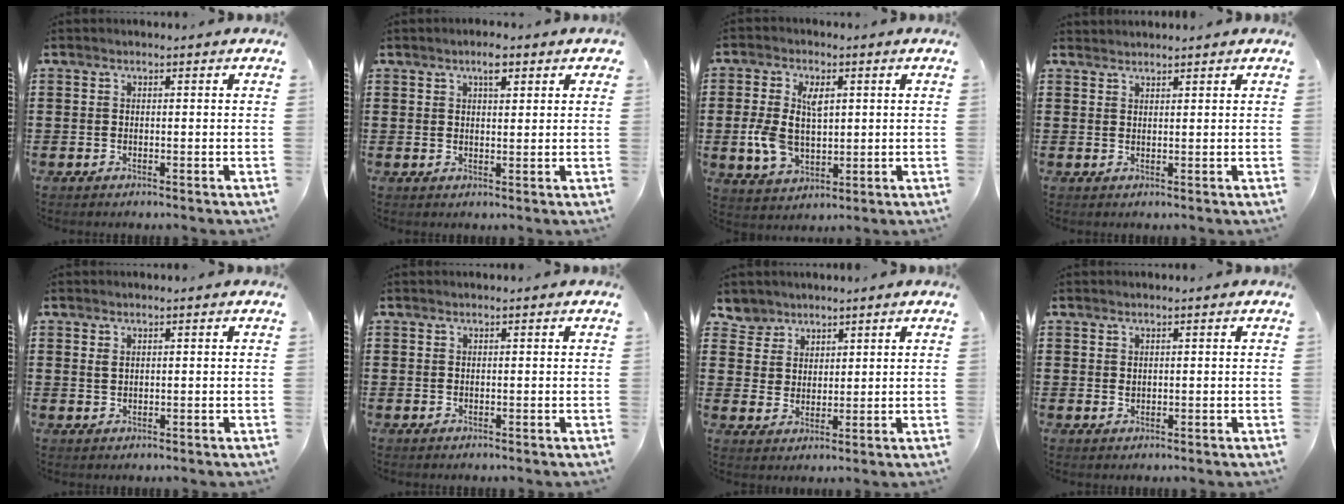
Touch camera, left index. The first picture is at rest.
{"total": 3.4, "force": [2.3, 1.2, 2.2], "torque": [-0.031, 0.004, 0.037]}
{"total": 8.2, "force": [0.9, 5.2, 6.2], "torque": [-0.138, 0.007, 0.012]}
{"total": 1.3, "force": [1.3, 0.2, -0.2], "torque": [0.000, 0.000, 0.027]}
{"total": 1.0, "force": [0.5, 0.4, 0.7], "torque": [-0.016, 0.003, 0.010]}
{"total": 0.0}
{"total": 4.5, "force": [3.2, 3.1, -0.4], "torque": [-0.017, 0.002, 0.060]}
{"total": 0.8, "force": [0.3, 0.6, 0.3], "torque": [-0.009, 0.004, 0.006]}